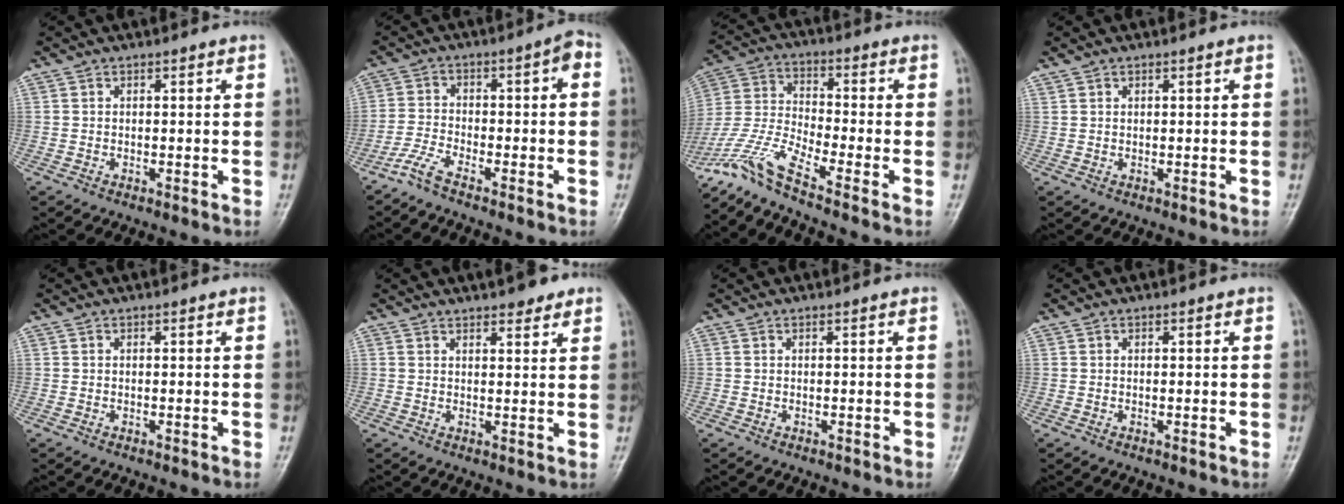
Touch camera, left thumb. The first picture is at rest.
{"total": 6.2, "force": [-3.5, 1.0, 5.0], "torque": [-0.091, 0.043, -0.068]}
{"total": 10.1, "force": [-8.1, -0.2, 5.9], "torque": [-0.151, 0.030, -0.173]}
{"total": 0.8, "force": [0.6, 0.4, 0.4], "torque": [-0.005, 0.002, 0.013]}
{"total": 0.0}
{"total": 4.9, "force": [3.6, 1.7, 2.9], "torque": [-0.020, -0.014, 0.046]}
{"total": 0.0}
{"total": 0.0}